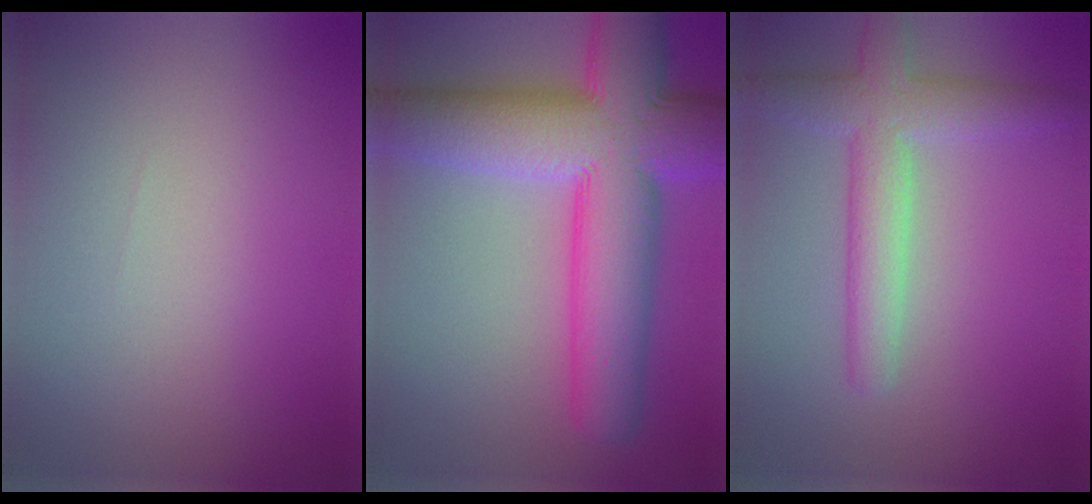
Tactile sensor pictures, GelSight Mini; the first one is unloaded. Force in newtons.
{"total": 13.1, "press": 13.1, "slide": 0.4}
{"total": 4.5, "press": 4.5, "slide": 0.1}